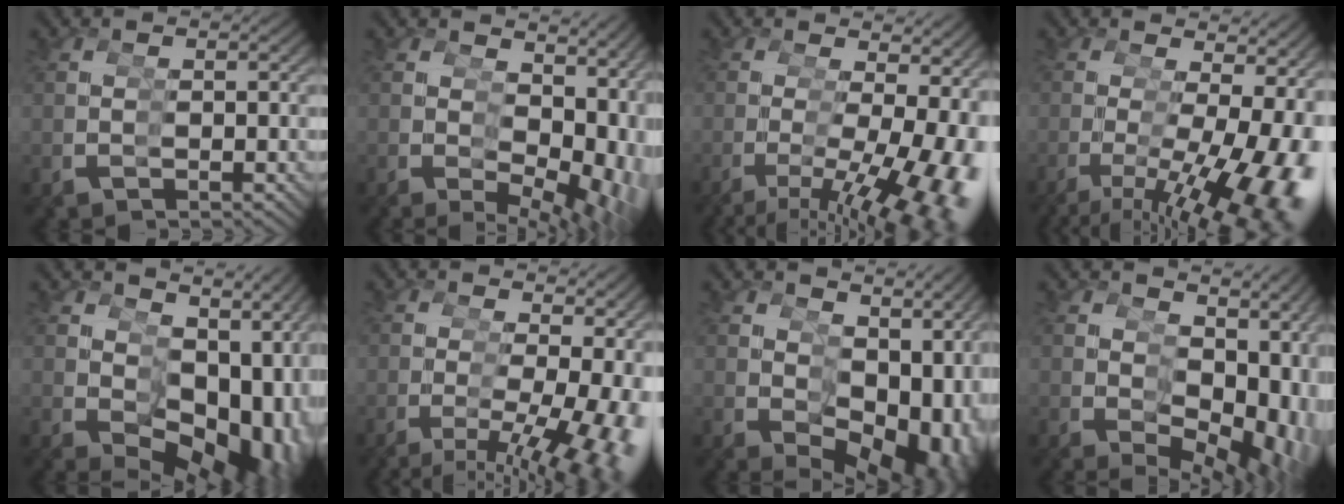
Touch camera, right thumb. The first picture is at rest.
{"total": 6.7, "force": [0.2, 4.2, 5.2], "torque": [-0.060, -0.017, 0.015]}
{"total": 10.6, "force": [-1.7, 5.7, 8.8], "torque": [-0.119, -0.031, -0.011]}
{"total": 11.6, "force": [-1.4, 6.3, 9.6], "torque": [-0.139, -0.027, -0.011]}
{"total": 11.4, "force": [-0.9, 7.6, 8.5], "torque": [-0.111, -0.030, 0.006]}
{"total": 9.1, "force": [-1.8, 4.9, 7.5], "torque": [-0.102, -0.033, -0.014]}
{"total": 9.5, "force": [-1.0, 6.2, 7.2], "torque": [-0.088, -0.029, 0.005]}
{"total": 8.9, "force": [-0.6, 5.6, 6.8], "torque": [-0.086, -0.023, 0.008]}